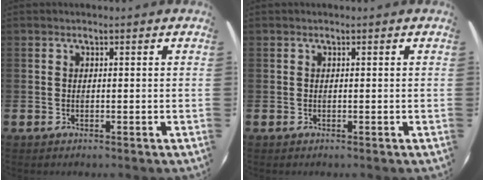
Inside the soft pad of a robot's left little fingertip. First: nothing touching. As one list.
[{"total": 0.0}]